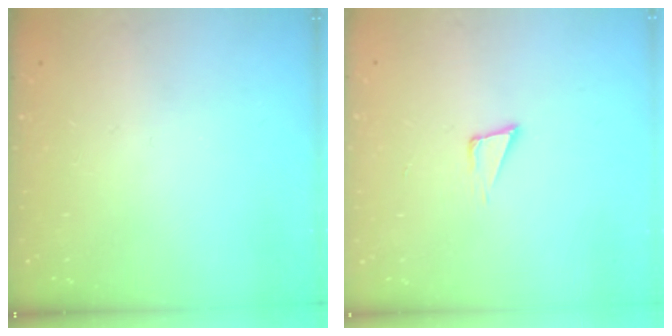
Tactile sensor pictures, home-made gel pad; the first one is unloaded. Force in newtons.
{"total": 4.0, "press": 2.8, "slide": 2.9}